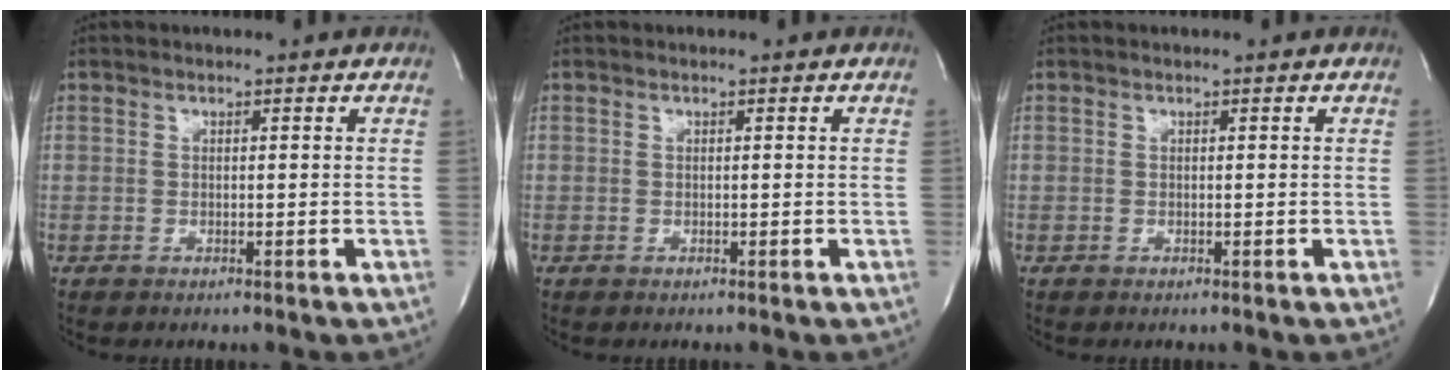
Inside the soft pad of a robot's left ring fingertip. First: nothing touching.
{"total": 0.0}
{"total": 0.0}